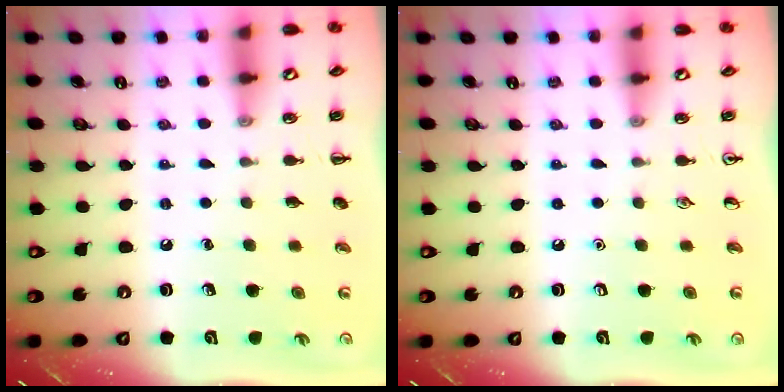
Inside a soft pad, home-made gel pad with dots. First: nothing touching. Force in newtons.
{"total": 0.0}